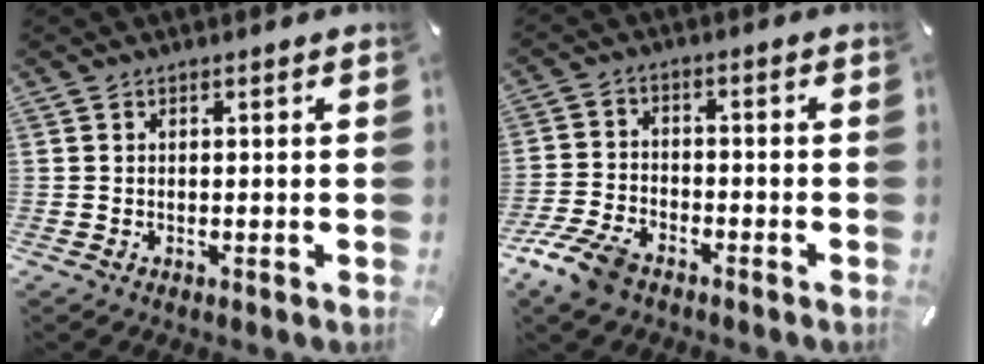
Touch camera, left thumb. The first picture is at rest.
{"total": 7.8, "force": [-5.4, 4.0, 4.0], "torque": [-0.101, 0.018, -0.108]}